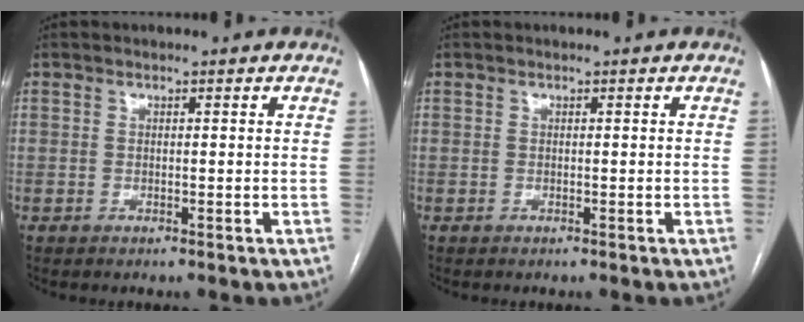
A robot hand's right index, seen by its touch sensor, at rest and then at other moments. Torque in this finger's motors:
{"motor_torque": [0.08, 0.08, 0.00, -0.02]}